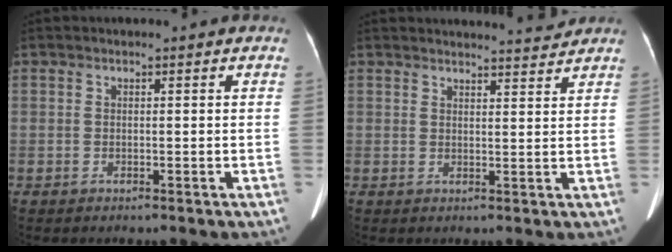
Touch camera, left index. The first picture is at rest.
{"total": 5.7, "force": [5.7, -0.2, 0.6], "torque": [-0.009, 0.001, 0.065]}